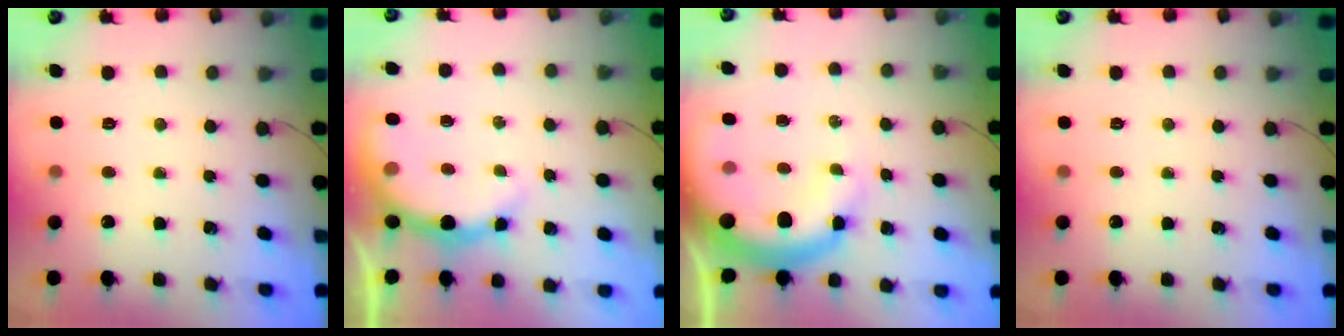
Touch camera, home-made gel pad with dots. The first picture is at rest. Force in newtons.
{"total": 8.9, "press": 8.7, "slide": 1.8}
{"total": 11.7, "press": 11.5, "slide": 2.3}
{"total": 0.0}